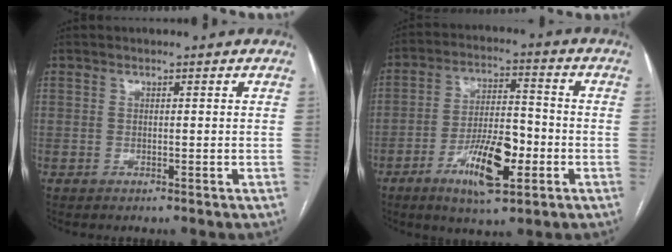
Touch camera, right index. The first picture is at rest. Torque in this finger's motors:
{"motor_torque": [1.72, -0.25, 0.31, 0.14]}